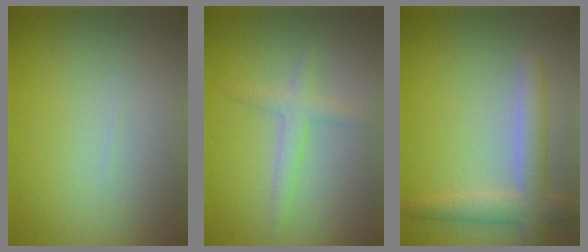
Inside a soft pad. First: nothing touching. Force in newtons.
{"total": 1.9, "press": 1.9, "slide": 0.1}
{"total": 3.8, "press": 3.8, "slide": 0.4}